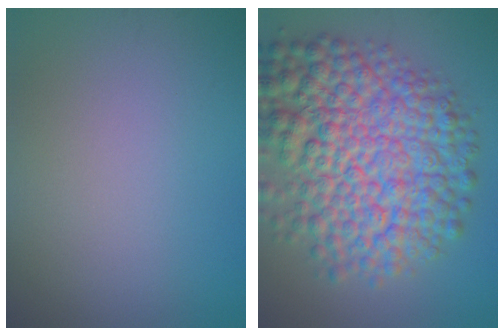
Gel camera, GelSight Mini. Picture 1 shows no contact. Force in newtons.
{"total": 11.6, "press": 11.6, "slide": 0.4}